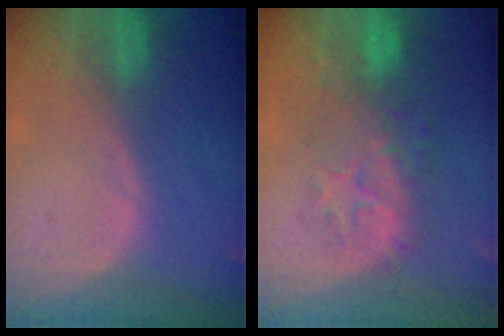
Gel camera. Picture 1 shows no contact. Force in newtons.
{"total": 9.0, "press": 8.7, "slide": 2.2}